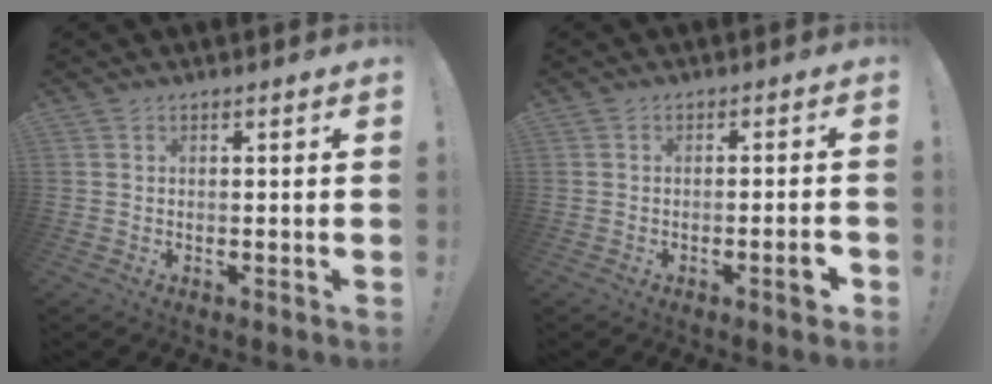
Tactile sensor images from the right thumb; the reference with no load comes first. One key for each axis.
{"total": 4.5, "fx": -2.1, "fy": 0.6, "fz": 4.0, "tx": -0.056, "ty": 0.005, "tz": -0.032}